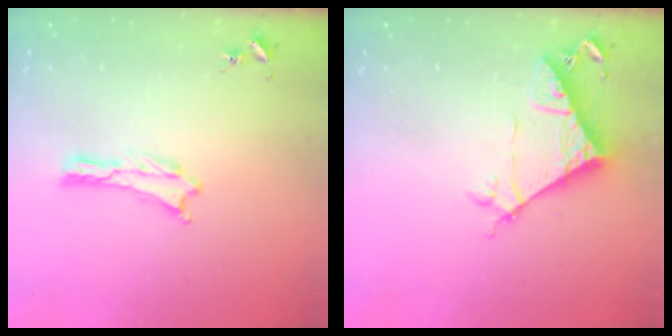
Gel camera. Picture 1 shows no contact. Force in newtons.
{"total": 7.6, "press": 7.6, "slide": 0.6}